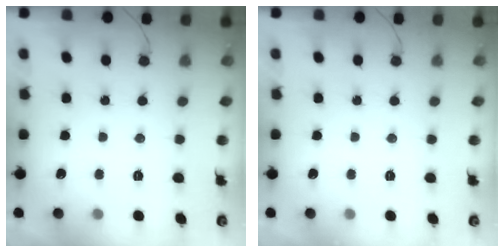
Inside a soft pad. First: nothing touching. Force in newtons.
{"total": 0.0}